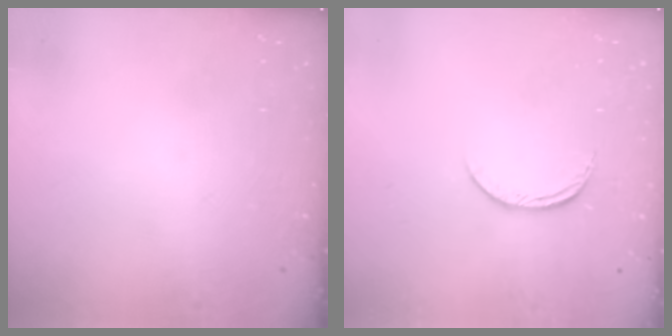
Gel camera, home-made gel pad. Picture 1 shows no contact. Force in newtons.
{"total": 6.5, "press": 6.5, "slide": 0.7}